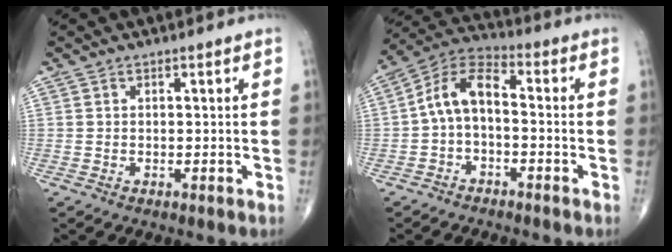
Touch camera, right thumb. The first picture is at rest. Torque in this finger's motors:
{"motor_torque": [-0.14, 0.55, 0.78, -0.16, 0.18]}